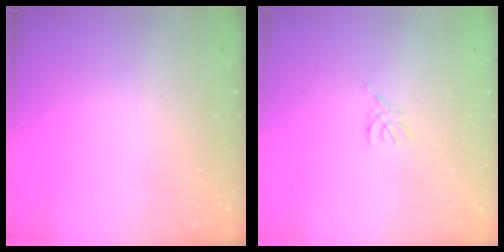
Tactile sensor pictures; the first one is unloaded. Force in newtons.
{"total": 1.8, "press": 1.7, "slide": 0.4}